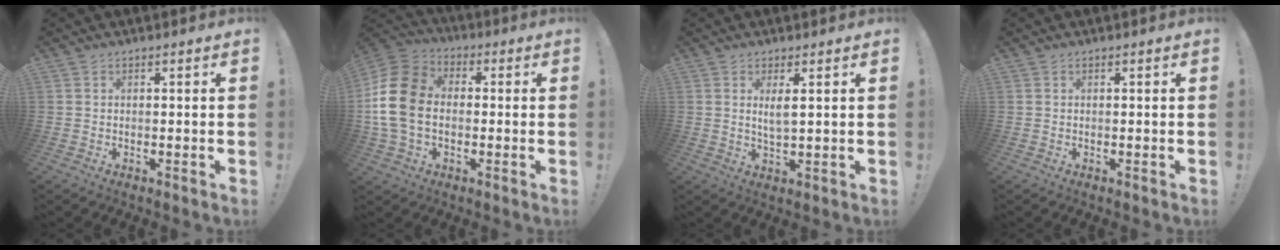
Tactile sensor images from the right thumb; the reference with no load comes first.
{"total": 16.2, "force": [-1.0, 12.1, 10.6], "torque": [-0.198, 0.024, -0.012]}
{"total": 3.8, "force": [1.6, 0.8, 3.4], "torque": [-0.053, -0.009, 0.024]}
{"total": 0.0}